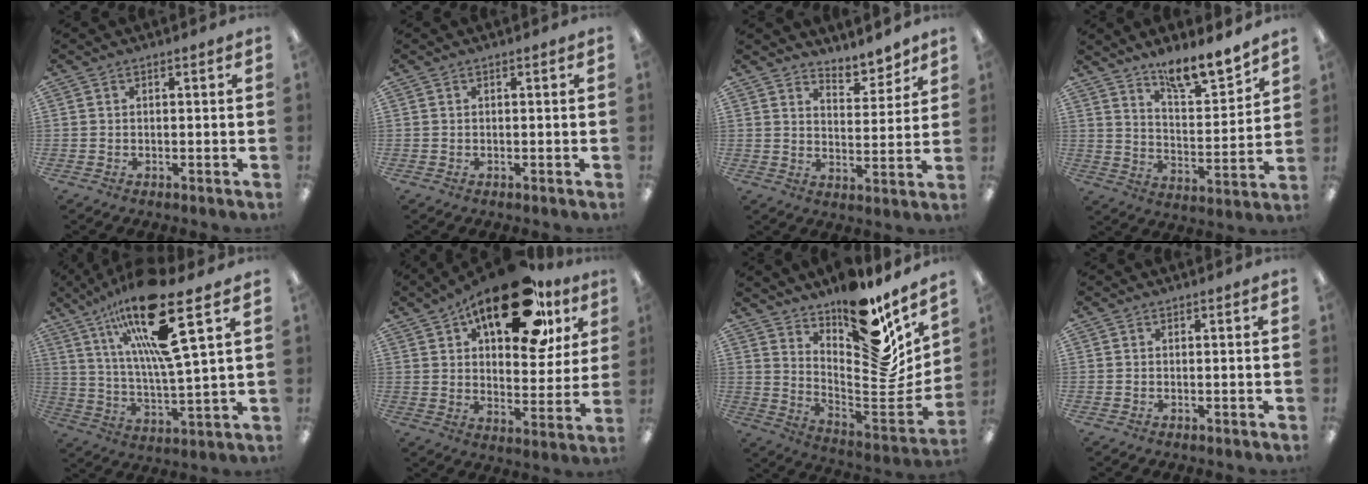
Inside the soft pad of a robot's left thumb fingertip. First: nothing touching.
{"total": 0.0}
{"total": 6.2, "force": [5.7, 2.0, 1.7], "torque": [-0.002, -0.049, 0.095]}
{"total": 11.4, "force": [9.8, 2.9, 5.1], "torque": [-0.070, -0.069, 0.172]}
{"total": 21.6, "force": [13.3, 3.6, 16.6], "torque": [-0.308, -0.058, 0.206]}
{"total": 24.7, "force": [14.8, 11.5, 16.2], "torque": [-0.219, -0.072, 0.239]}
{"total": 18.1, "force": [13.1, 6.5, 10.7], "torque": [-0.120, -0.126, 0.213]}
{"total": 0.0}